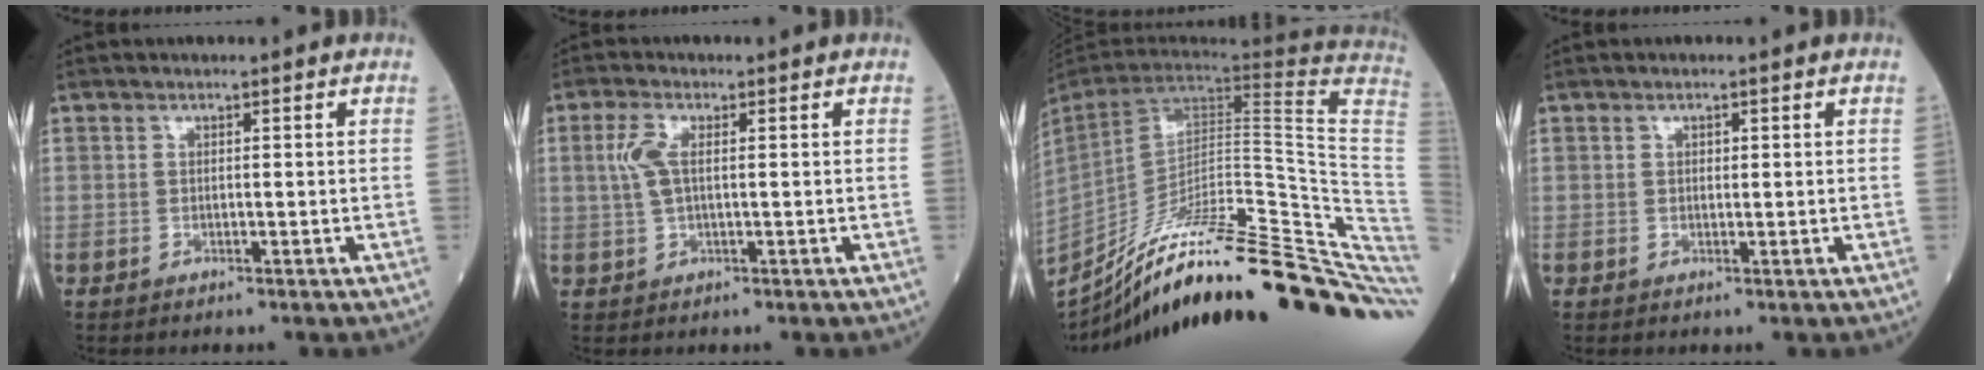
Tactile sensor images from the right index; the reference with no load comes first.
{"total": 3.6, "force": [0.7, 1.3, 3.3], "torque": [-0.087, 0.008, 0.014]}
{"total": 37.3, "force": [-28.0, 2.4, 24.5], "torque": [-0.252, -0.043, -0.399]}
{"total": 0.7, "force": [0.2, 0.5, 0.4], "torque": [-0.004, 0.000, 0.004]}